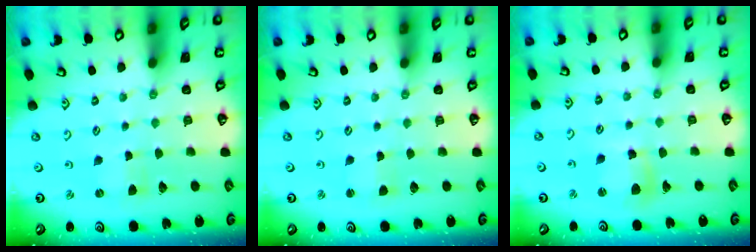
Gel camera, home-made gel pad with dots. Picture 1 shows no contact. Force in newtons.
{"total": 2.2, "press": 2.2, "slide": 0.1}
{"total": 8.0, "press": 7.9, "slide": 1.1}